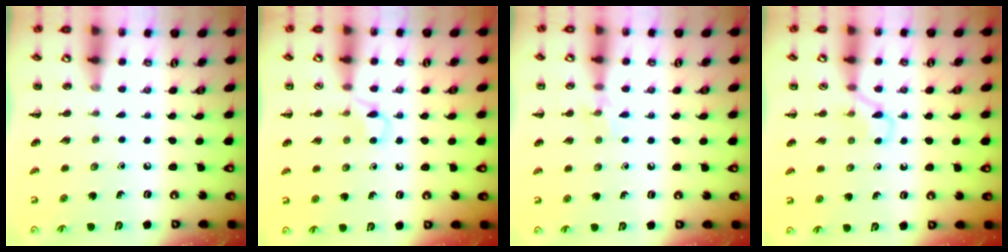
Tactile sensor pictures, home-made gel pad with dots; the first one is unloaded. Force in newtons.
{"total": 4.3, "press": 4.0, "slide": 1.5}
{"total": 6.0, "press": 5.8, "slide": 1.4}
{"total": 4.8, "press": 4.6, "slide": 1.3}